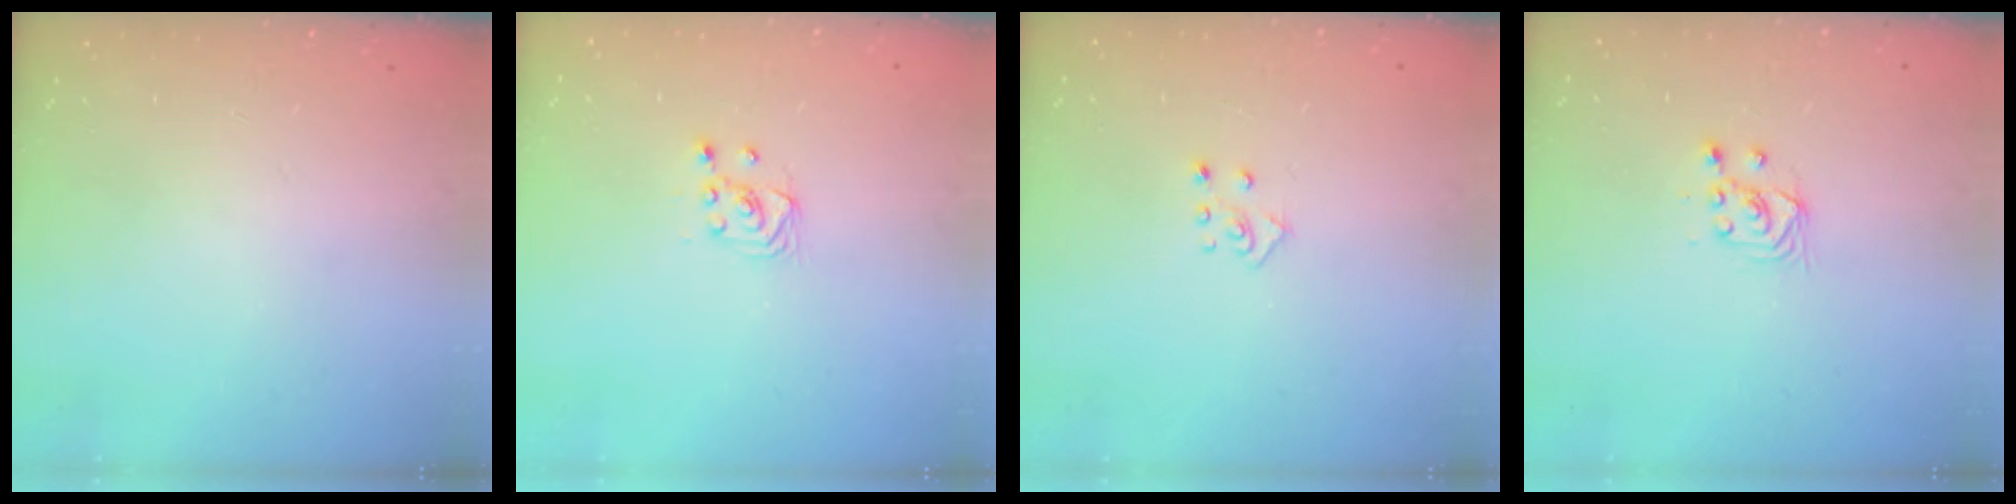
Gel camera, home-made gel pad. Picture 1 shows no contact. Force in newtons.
{"total": 2.5, "press": 2.2, "slide": 1.1}
{"total": 3.9, "press": 3.8, "slide": 0.3}
{"total": 2.9, "press": 2.7, "slide": 1.0}